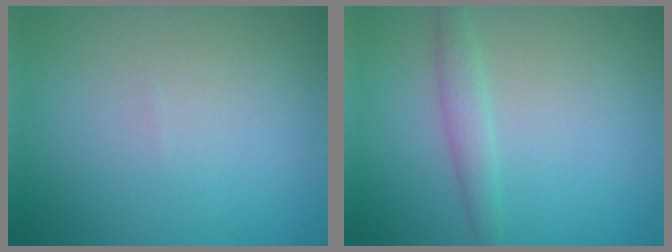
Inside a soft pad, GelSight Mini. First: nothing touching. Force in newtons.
{"total": 1.9, "press": 1.9, "slide": 0.1}